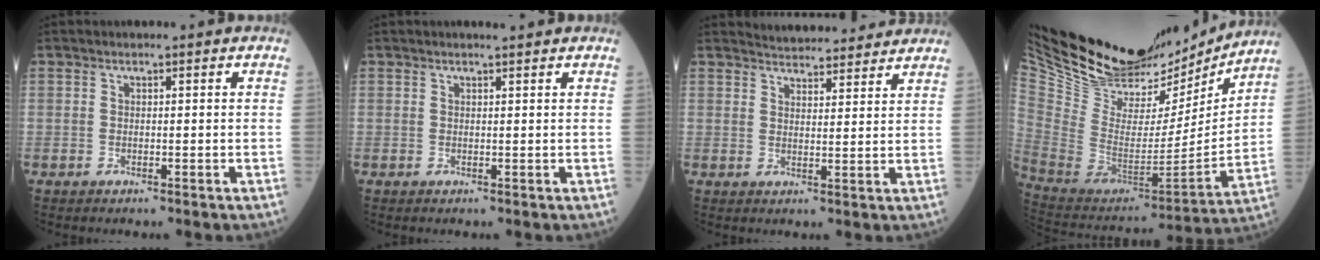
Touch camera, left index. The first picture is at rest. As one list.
[{"total": 1.4, "force": [1.2, -0.1, 0.6], "torque": [-0.006, 0.003, 0.022]}, {"total": 9.9, "force": [9.5, 1.6, 2.1], "torque": [-0.028, 0.010, 0.124]}, {"total": 26.4, "force": [23.4, 7.9, 9.5], "torque": [-0.169, -0.032, 0.371]}]